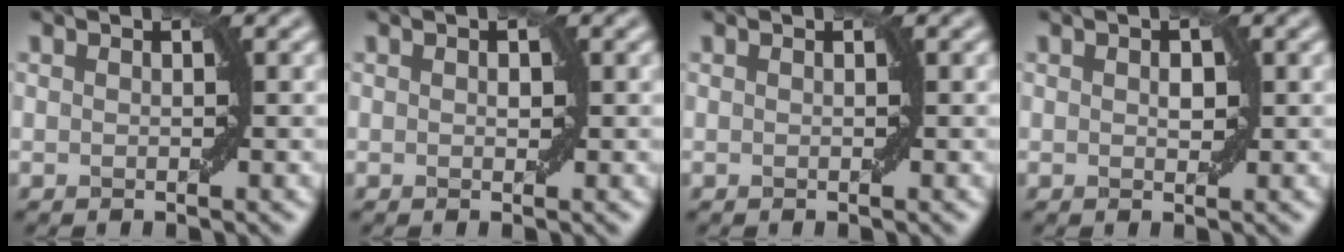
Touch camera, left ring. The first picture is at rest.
{"total": 0.6, "force": [0.1, 0.4, 0.4], "torque": [-0.001, 0.000, 0.002]}
{"total": 0.0}
{"total": 1.1, "force": [0.1, 0.7, 0.8], "torque": [-0.010, 0.002, 0.004]}